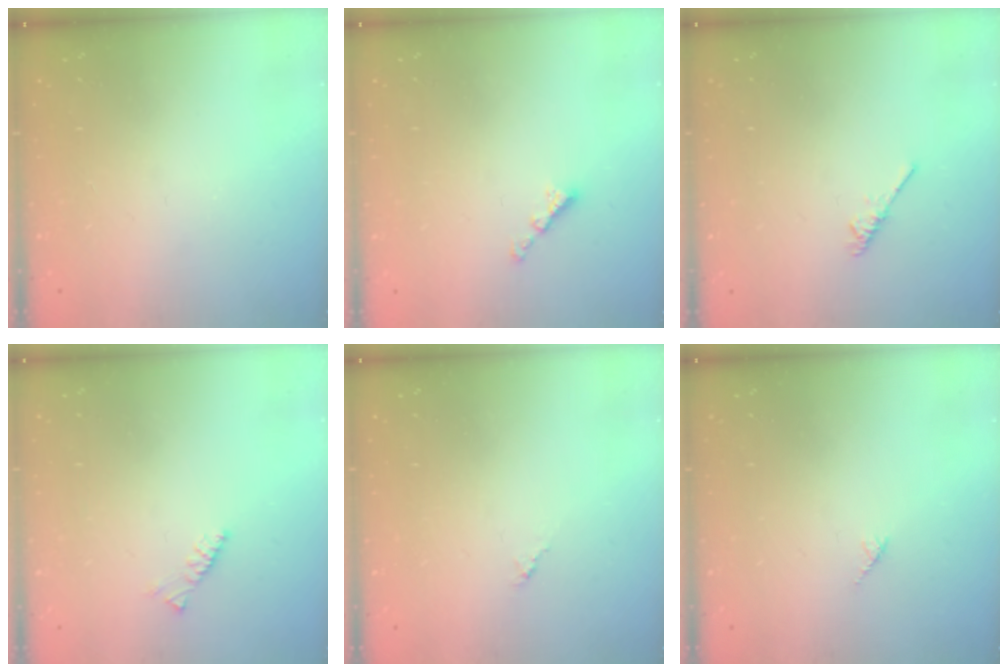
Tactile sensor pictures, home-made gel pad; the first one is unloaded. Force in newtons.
{"total": 2.2, "press": 2.2, "slide": 0.5}
{"total": 1.9, "press": 1.9, "slide": 0.4}
{"total": 2.4, "press": 2.3, "slide": 0.6}
{"total": 0.0}
{"total": 3.1, "press": 3.0, "slide": 0.4}